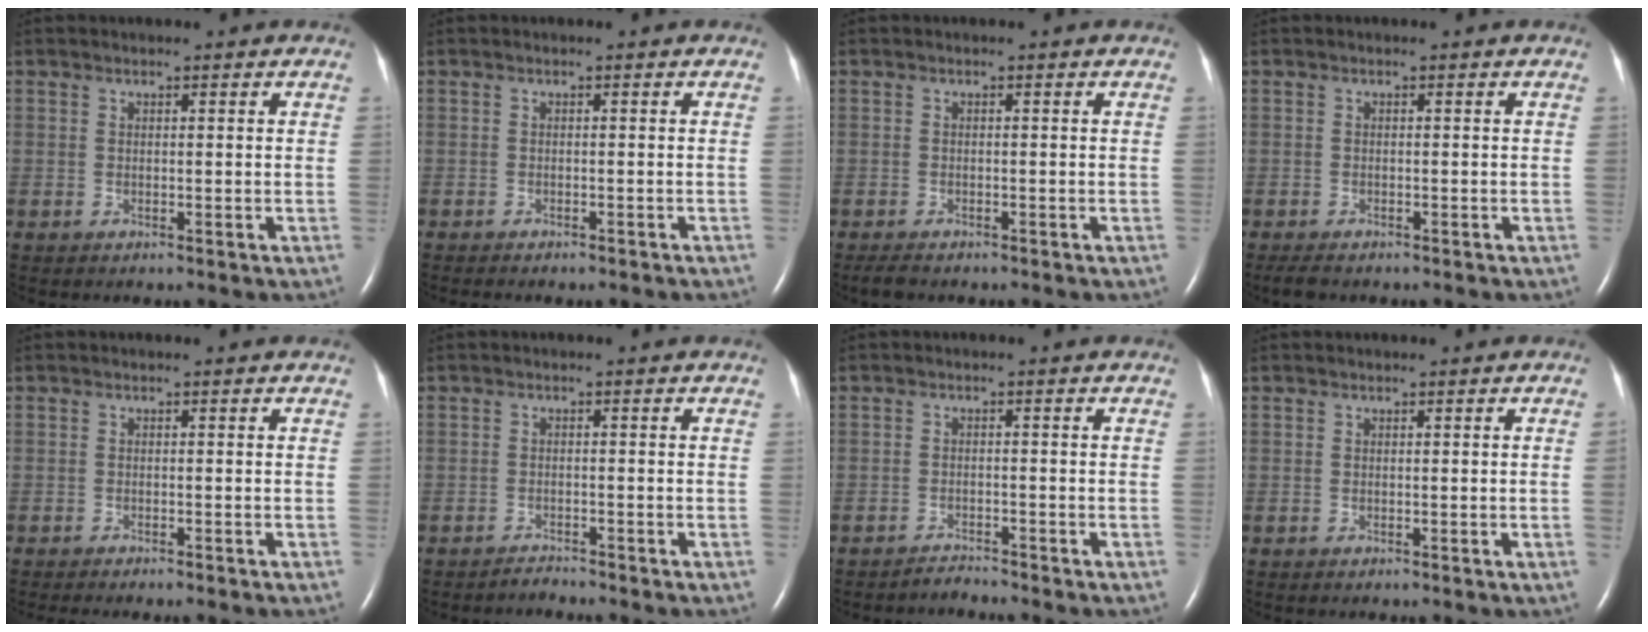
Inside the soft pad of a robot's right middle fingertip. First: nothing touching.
{"total": 5.0, "force": [-4.3, 1.2, 2.3], "torque": [-0.029, -0.008, -0.046]}
{"total": 1.6, "force": [-1.4, 0.5, 0.7], "torque": [-0.019, -0.005, -0.020]}
{"total": 1.9, "force": [-1.5, 0.6, 0.9], "torque": [-0.021, -0.005, -0.021]}
{"total": 4.4, "force": [-3.8, 0.6, 2.2], "torque": [-0.028, -0.007, -0.043]}
{"total": 1.2, "force": [-1.1, -0.2, -0.4], "torque": [0.006, -0.009, -0.016]}
{"total": 1.5, "force": [-1.4, -0.3, -0.5], "torque": [0.008, -0.012, -0.021]}
{"total": 0.6, "force": [0.0, -0.3, 0.6], "torque": [-0.007, -0.001, -0.002]}